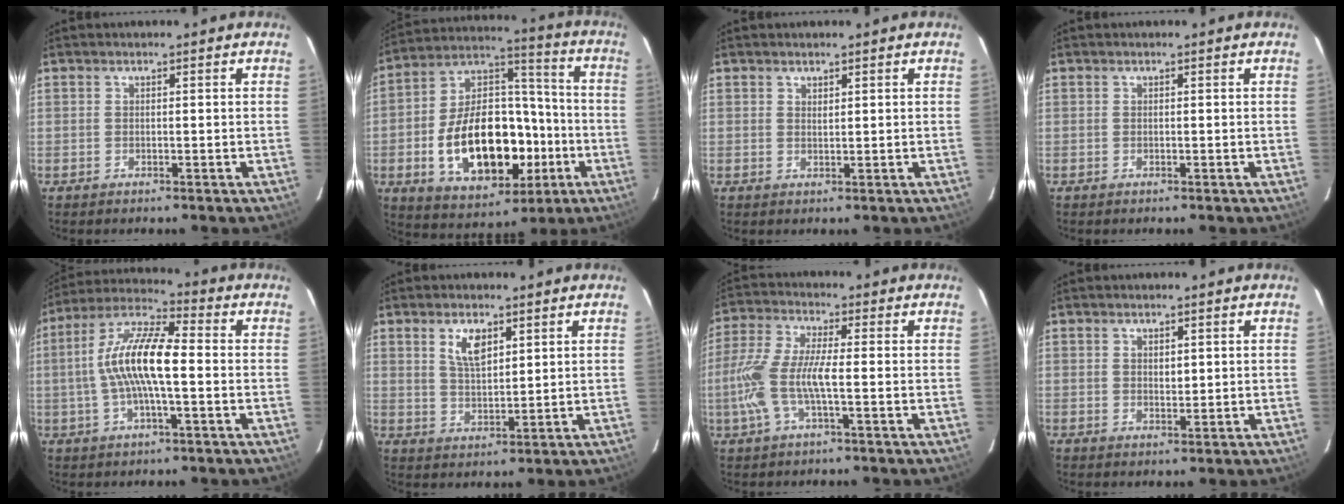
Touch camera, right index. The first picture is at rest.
{"total": 22.8, "force": [-6.1, 13.4, 17.3], "torque": [-0.331, 0.035, -0.077]}
{"total": 0.9, "force": [0.8, 0.4, 0.3], "torque": [-0.004, 0.000, 0.014]}
{"total": 0.0}
{"total": 12.8, "force": [-0.9, 3.1, 12.4], "torque": [-0.247, 0.014, -0.023]}
{"total": 5.7, "force": [2.9, 2.6, 4.2], "torque": [-0.075, 0.003, 0.059]}
{"total": 10.3, "force": [-2.3, 2.2, 9.9], "torque": [-0.219, -0.001, -0.043]}
{"total": 1.5, "force": [0.6, 1.0, 1.0], "torque": [-0.014, 0.002, 0.012]}